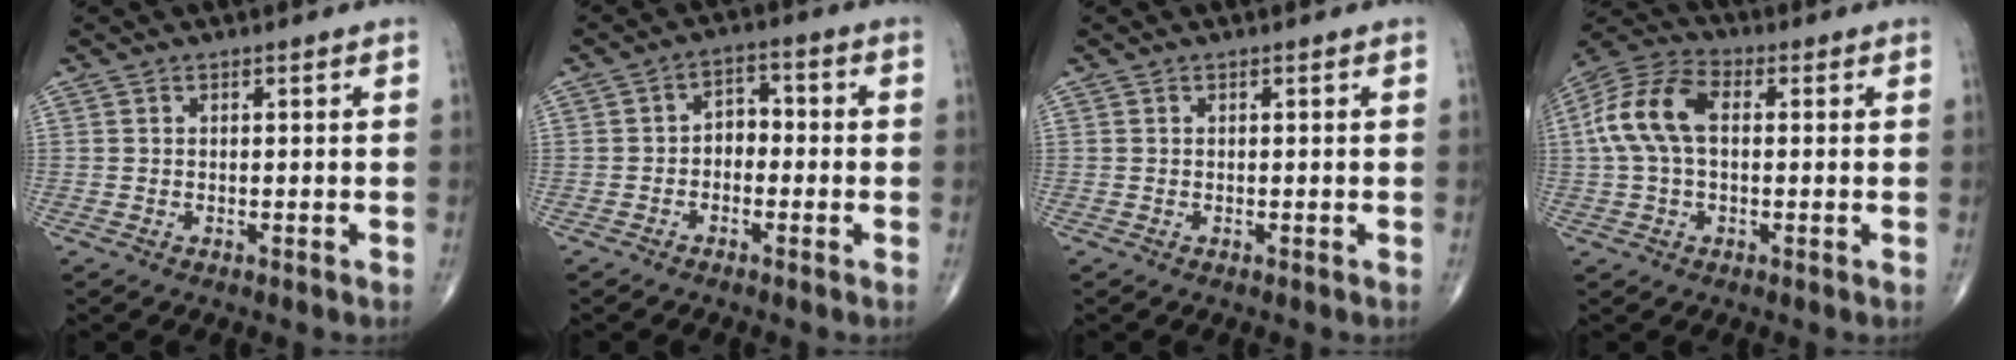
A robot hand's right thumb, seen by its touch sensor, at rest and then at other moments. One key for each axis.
{"total": 4.2, "fx": -1.1, "fy": 3.1, "fz": 2.7, "tx": -0.022, "ty": 0.027, "tz": -0.032}
{"total": 0.0}
{"total": 12.0, "fx": 1.2, "fy": 7.2, "fz": 9.5, "tx": -0.203, "ty": 0.033, "tz": 0.015}